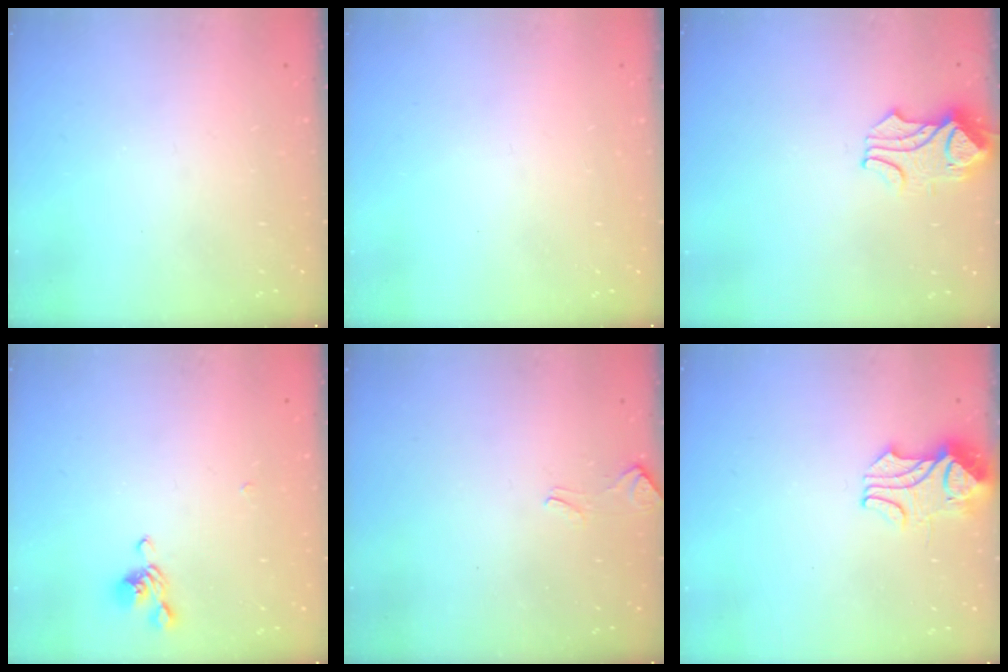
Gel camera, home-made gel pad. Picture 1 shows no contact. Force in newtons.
{"total": 0.0}
{"total": 1.5, "press": 1.5, "slide": 0.5}
{"total": 3.8, "press": 3.8, "slide": 0.3}
{"total": 3.8, "press": 3.7, "slide": 0.6}
{"total": 2.2, "press": 2.1, "slide": 0.8}